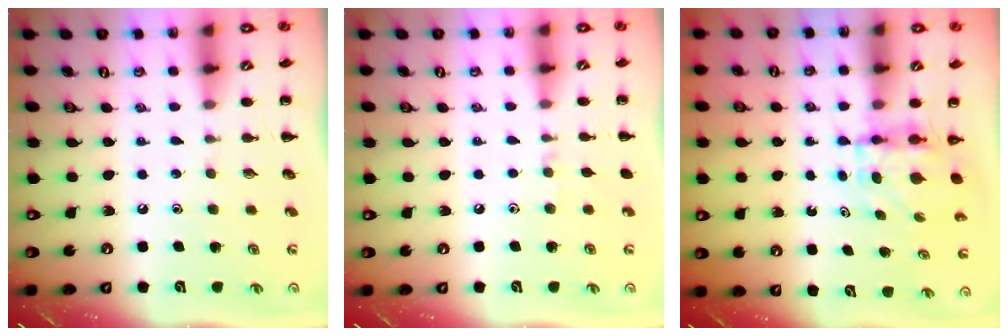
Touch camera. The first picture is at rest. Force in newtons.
{"total": 4.2, "press": 4.0, "slide": 1.4}
{"total": 3.9, "press": 3.9, "slide": 0.3}